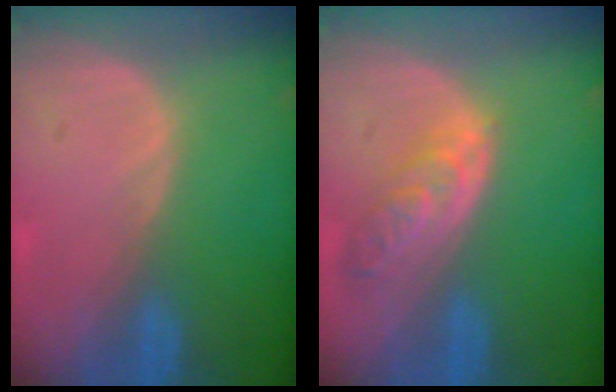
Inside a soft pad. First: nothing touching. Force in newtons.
{"total": 5.6, "press": 5.1, "slide": 2.2}